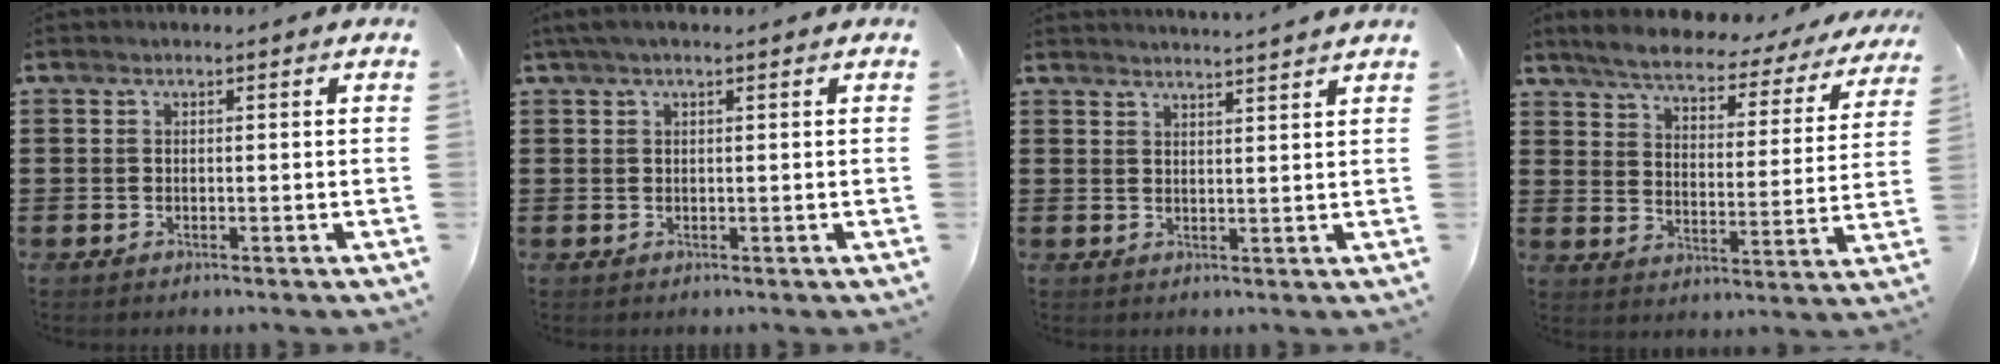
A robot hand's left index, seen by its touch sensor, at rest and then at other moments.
{"total": 1.1, "force": [0.6, 0.3, 0.9], "torque": [-0.017, 0.003, 0.010]}
{"total": 2.7, "force": [2.6, -0.8, 0.2], "torque": [-0.010, -0.013, 0.048]}
{"total": 5.4, "force": [5.0, 0.8, 1.8], "torque": [-0.062, -0.032, 0.083]}